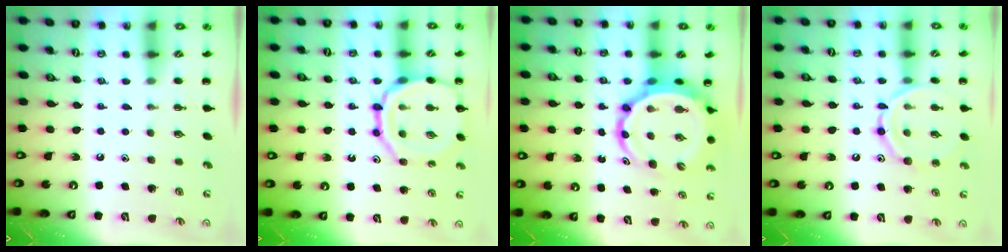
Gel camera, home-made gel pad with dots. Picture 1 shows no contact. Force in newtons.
{"total": 15.7, "press": 15.6, "slide": 1.4}
{"total": 9.0, "press": 8.6, "slide": 2.7}
{"total": 12.4, "press": 12.3, "slide": 1.1}